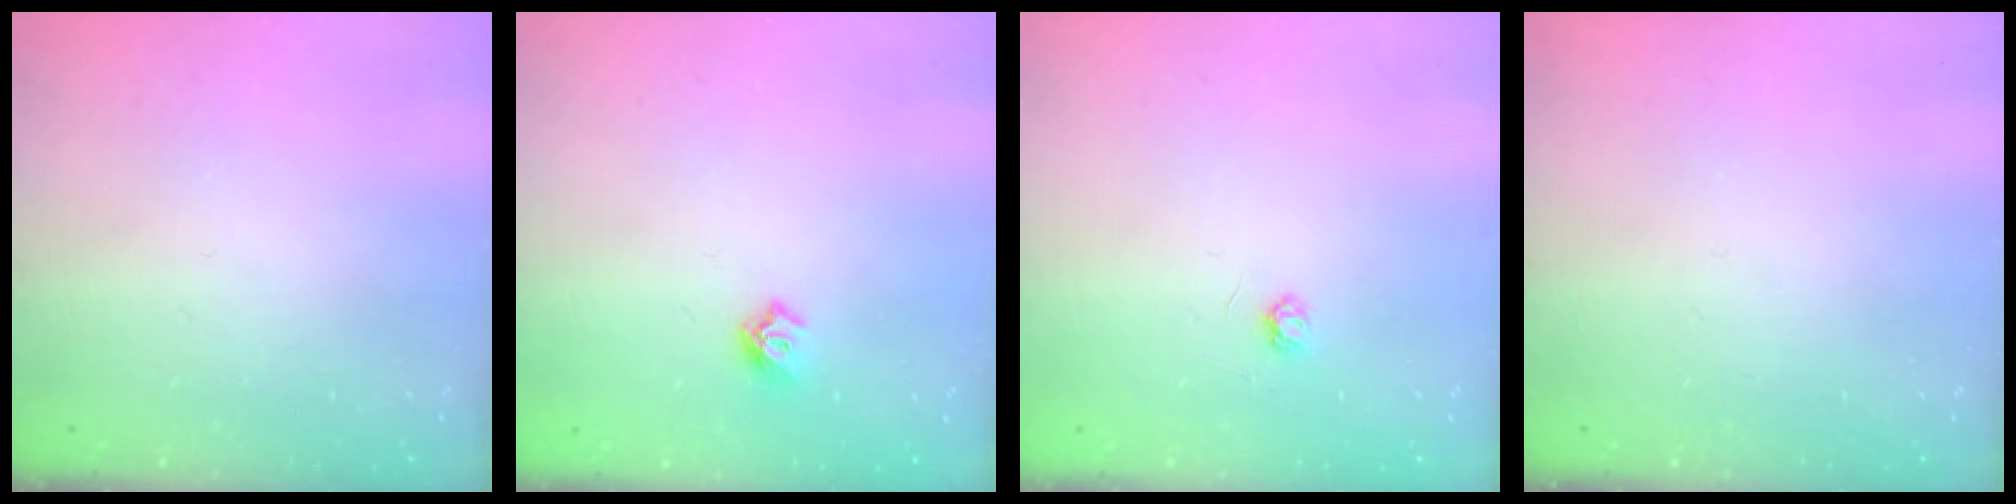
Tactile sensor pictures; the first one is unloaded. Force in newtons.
{"total": 5.4, "press": 5.3, "slide": 1.0}
{"total": 2.6, "press": 2.6, "slide": 0.3}
{"total": 0.0}